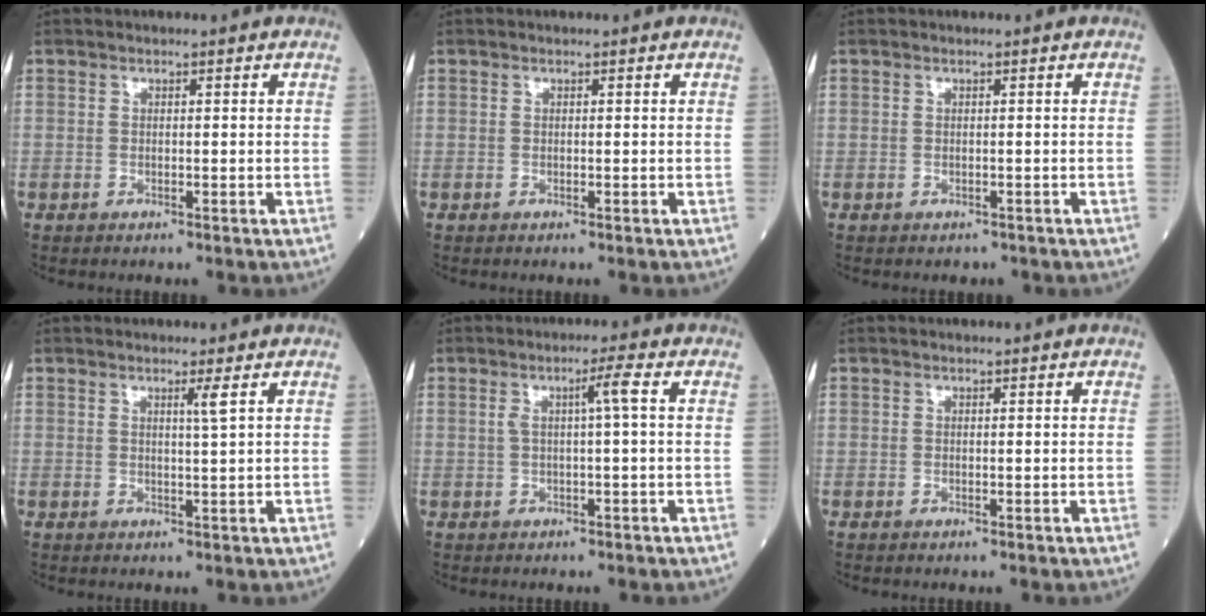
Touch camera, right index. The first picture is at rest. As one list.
[{"total": 0.0}, {"total": 1.3, "force": [-1.0, 0.7, 0.2], "torque": [-0.007, 0.000, -0.011]}, {"total": 1.6, "force": [0.8, -0.6, 1.2], "torque": [-0.027, -0.009, 0.015]}, {"total": 3.1, "force": [0.5, -0.7, 3.0], "torque": [-0.057, 0.005, 0.009]}, {"total": 0.0}]